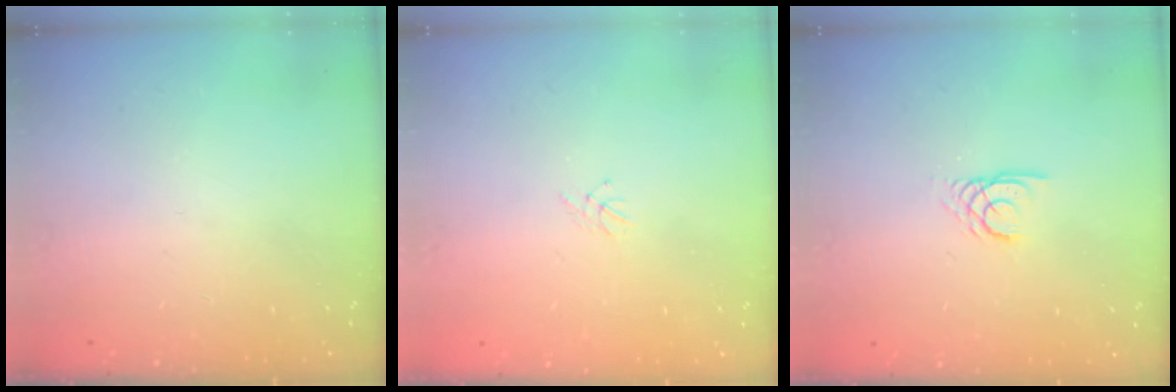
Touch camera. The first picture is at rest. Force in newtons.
{"total": 1.5, "press": 1.4, "slide": 0.4}
{"total": 2.2, "press": 2.2, "slide": 0.1}